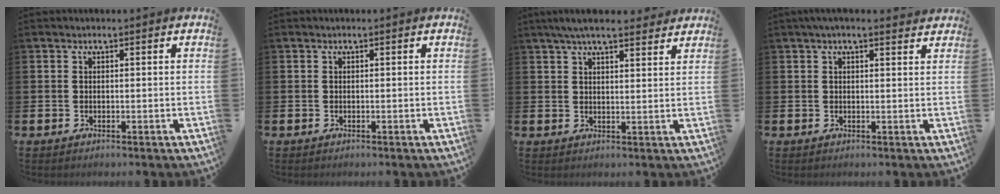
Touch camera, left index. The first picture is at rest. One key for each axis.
{"total": 0.0}
{"total": 5.5, "fx": 4.9, "fy": 0.8, "fz": 2.3, "tx": -0.048, "ty": -0.012, "tz": 0.087}
{"total": 2.2, "fx": 1.9, "fy": 0.3, "fz": 1.1, "tx": -0.010, "ty": -0.006, "tz": 0.031}